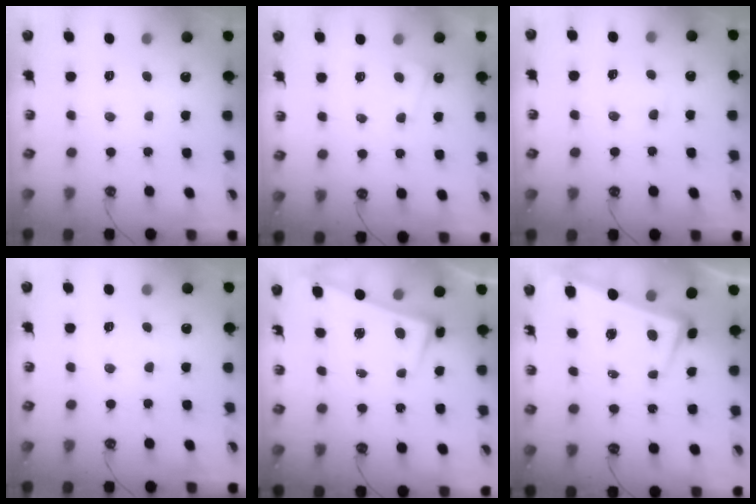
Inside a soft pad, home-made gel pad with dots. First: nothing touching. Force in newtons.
{"total": 0.9, "press": 0.7, "slide": 0.5}
{"total": 0.9, "press": 0.6, "slide": 0.7}
{"total": 3.5, "press": 3.4, "slide": 0.4}
{"total": 2.9, "press": 2.8, "slide": 0.6}
{"total": 3.0, "press": 2.8, "slide": 0.9}